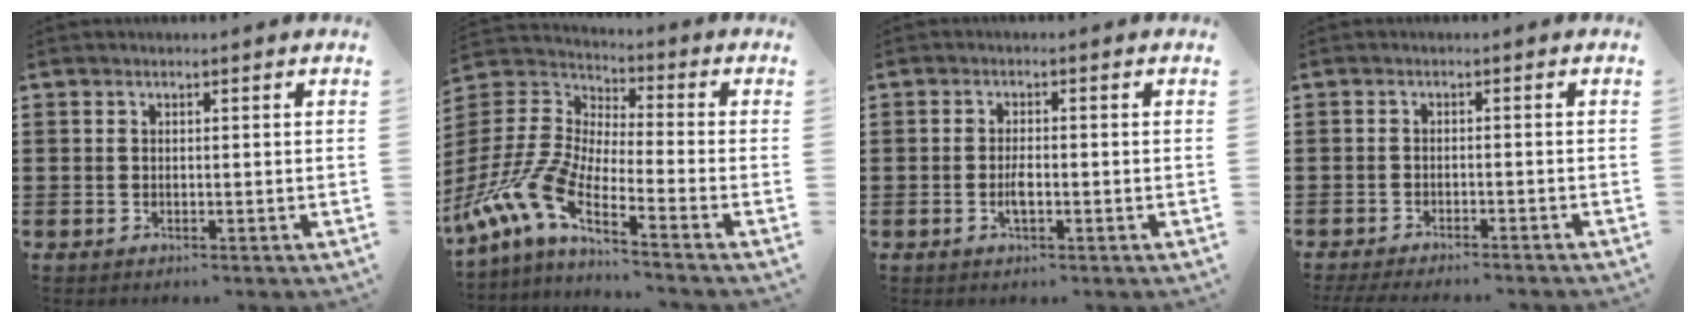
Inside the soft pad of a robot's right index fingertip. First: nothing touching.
{"total": 8.2, "force": [-5.8, 2.2, 5.4], "torque": [-0.163, -0.022, -0.131]}
{"total": 2.5, "force": [-0.7, 0.9, 2.3], "torque": [-0.042, 0.003, -0.012]}
{"total": 2.2, "force": [-2.1, -0.2, 0.5], "torque": [-0.015, -0.005, -0.044]}